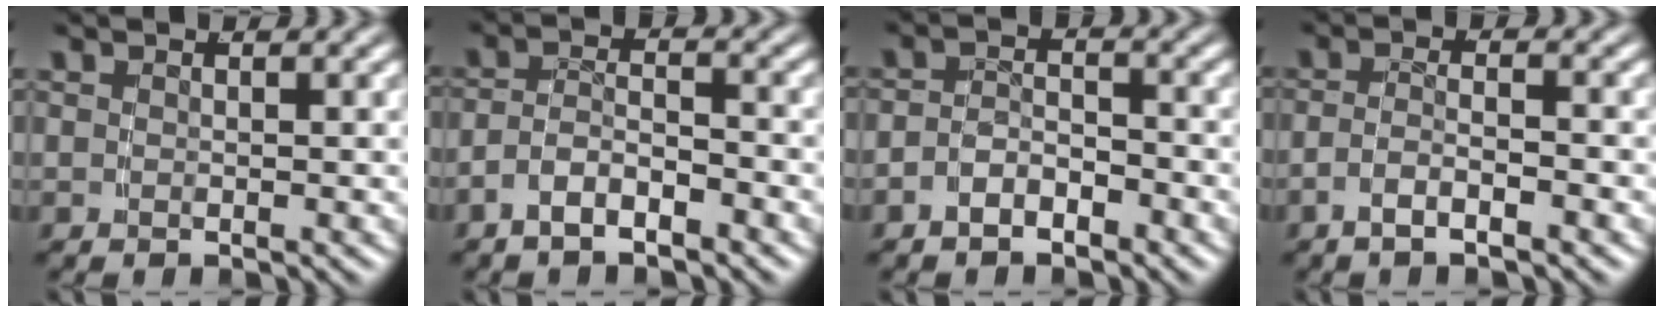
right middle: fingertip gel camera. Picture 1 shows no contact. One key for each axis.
{"total": 3.4, "fx": -2.4, "fy": 1.6, "fz": 1.7, "tx": -0.030, "ty": -0.007, "tz": -0.041}
{"total": 3.2, "fx": -2.3, "fy": 1.8, "fz": 1.2, "tx": -0.017, "ty": -0.006, "tz": -0.040}
{"total": 2.5, "fx": -1.9, "fy": 0.3, "fz": 1.6, "tx": -0.027, "ty": -0.006, "tz": -0.032}